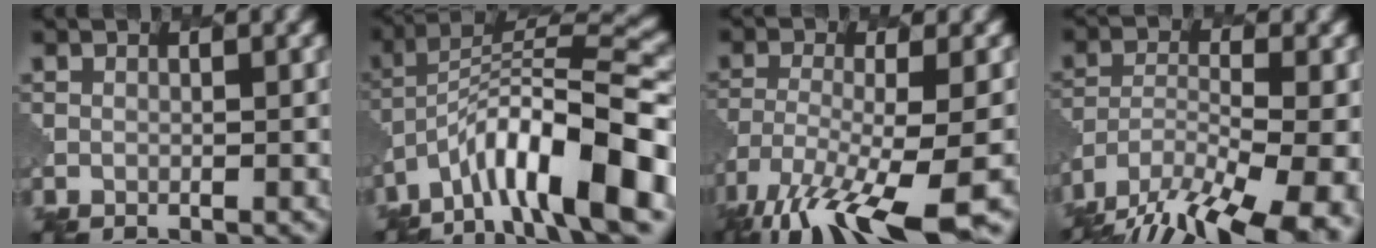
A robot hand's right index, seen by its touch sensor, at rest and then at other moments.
{"total": 13.4, "force": [-6.9, 4.3, 10.7], "torque": [-0.175, 0.022, -0.115]}
{"total": 12.1, "force": [-8.1, 2.9, 8.6], "torque": [-0.179, -0.021, -0.135]}
{"total": 16.8, "force": [-13.3, 5.9, 8.4], "torque": [-0.144, -0.028, -0.181]}